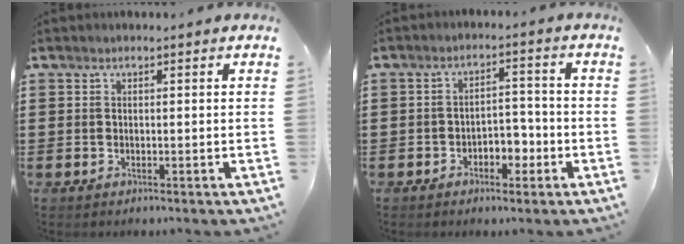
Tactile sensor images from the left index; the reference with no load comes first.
{"total": 3.7, "force": [-2.4, 2.1, 1.9], "torque": [-0.037, 0.010, -0.050]}